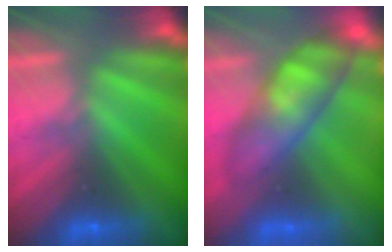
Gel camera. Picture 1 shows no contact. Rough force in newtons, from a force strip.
{"total": 4.1}